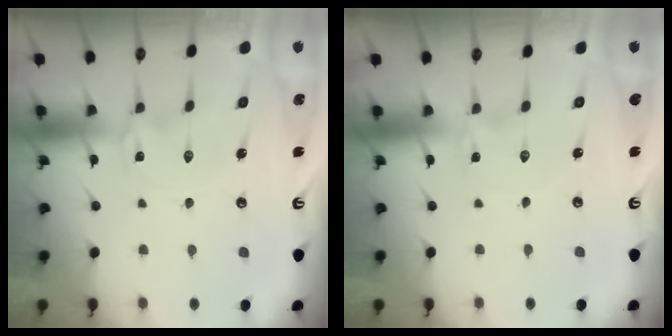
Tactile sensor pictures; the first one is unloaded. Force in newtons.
{"total": 0.0}